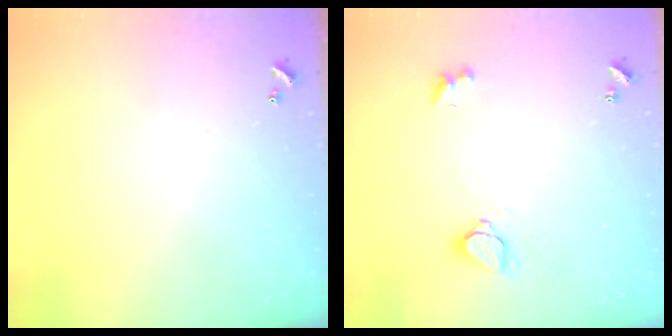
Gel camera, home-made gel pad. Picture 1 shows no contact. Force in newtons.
{"total": 2.1, "press": 2.0, "slide": 0.5}